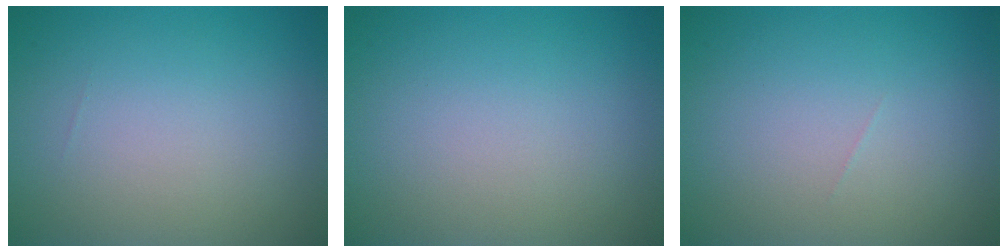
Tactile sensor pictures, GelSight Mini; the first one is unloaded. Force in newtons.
{"total": 0.0}
{"total": 0.0}